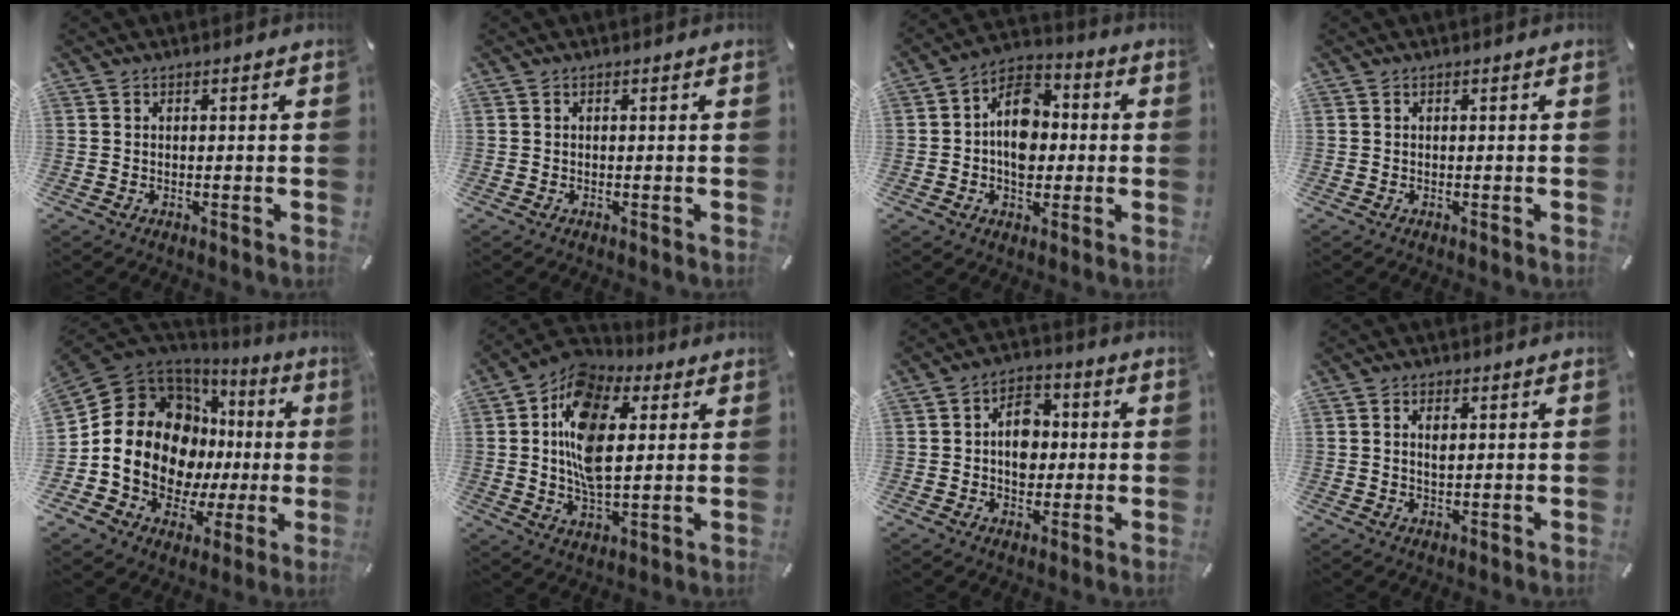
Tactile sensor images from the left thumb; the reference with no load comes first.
{"total": 0.0}
{"total": 11.4, "force": [-0.8, 8.7, 7.3], "torque": [-0.117, 0.014, -0.014]}
{"total": 0.0}
{"total": 20.4, "force": [2.5, 15.8, 12.7], "torque": [-0.237, -0.034, 0.050]}
{"total": 16.4, "force": [3.4, 10.2, 12.4], "torque": [-0.255, -0.002, 0.056]}
{"total": 8.3, "force": [-0.2, 6.5, 5.0], "torque": [-0.068, 0.008, -0.004]}
{"total": 2.7, "force": [0.7, 1.4, 2.2], "torque": [-0.040, 0.002, 0.010]}